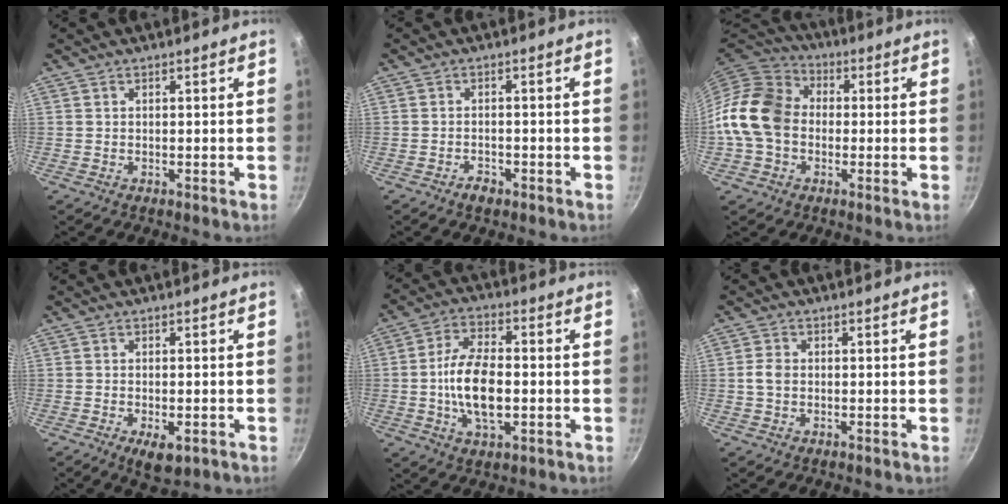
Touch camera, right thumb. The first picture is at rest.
{"total": 2.3, "force": [-1.6, 1.2, 1.1], "torque": [-0.015, 0.017, -0.025]}
{"total": 14.6, "force": [-0.7, 11.4, 9.0], "torque": [-0.145, 0.030, -0.032]}
{"total": 5.3, "force": [-2.1, 2.4, 4.2], "torque": [-0.056, 0.003, -0.025]}
{"total": 12.6, "force": [-1.5, 6.5, 10.7], "torque": [-0.192, 0.022, -0.032]}
{"total": 2.8, "force": [-0.2, 2.2, 1.8], "torque": [-0.032, 0.008, -0.006]}